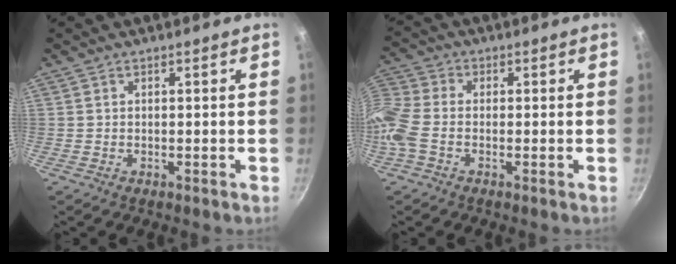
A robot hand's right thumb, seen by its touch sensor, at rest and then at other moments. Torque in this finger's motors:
{"motor_torque": [-0.17, 1.30, 2.02, -0.43, 0.58]}